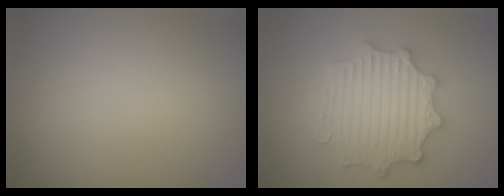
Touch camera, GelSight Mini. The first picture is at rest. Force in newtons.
{"total": 5.6, "press": 5.5, "slide": 1.0}